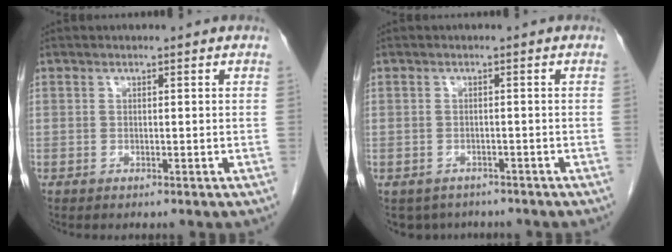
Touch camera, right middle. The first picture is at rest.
{"total": 4.7, "force": [-3.9, 2.6, 0.6], "torque": [0.001, 0.002, -0.052]}